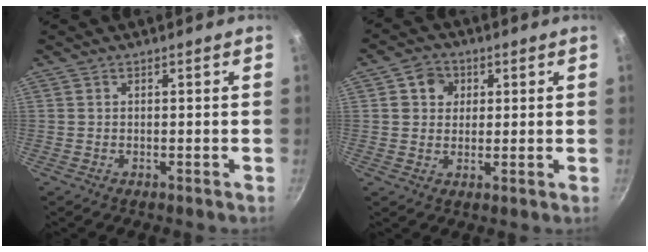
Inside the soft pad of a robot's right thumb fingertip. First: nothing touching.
{"total": 5.5, "force": [1.8, 4.9, 2.0], "torque": [-0.002, 0.002, 0.022]}